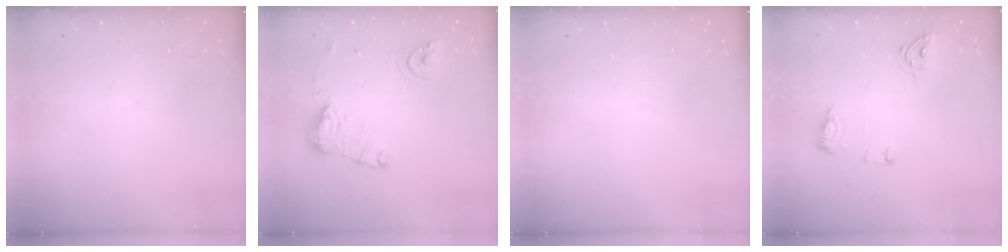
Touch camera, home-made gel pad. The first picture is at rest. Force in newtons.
{"total": 12.9, "press": 12.8, "slide": 1.5}
{"total": 0.0}
{"total": 9.2, "press": 9.0, "slide": 2.1}